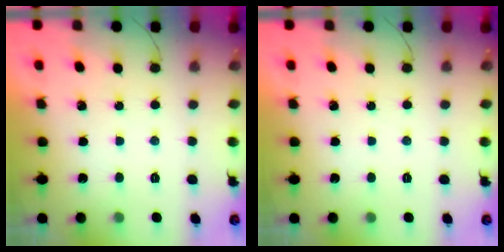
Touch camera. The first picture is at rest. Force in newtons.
{"total": 0.0}